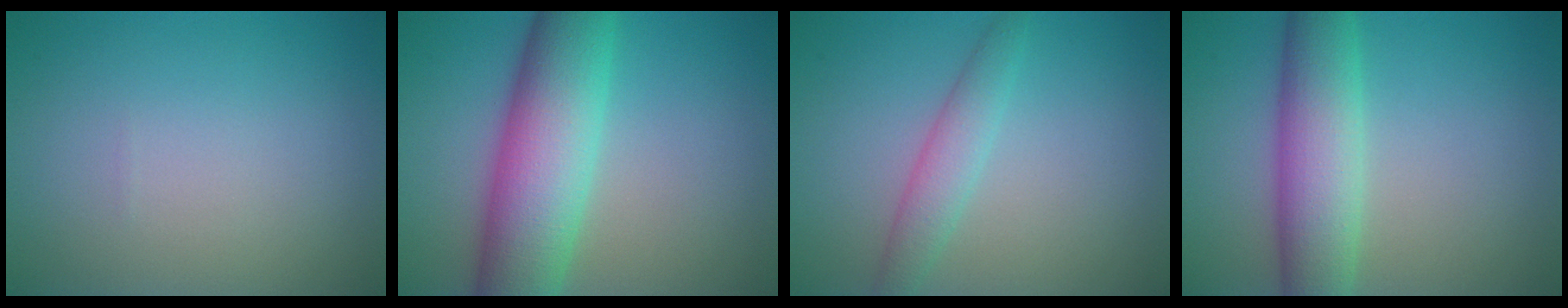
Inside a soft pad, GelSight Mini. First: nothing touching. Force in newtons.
{"total": 9.9, "press": 9.9, "slide": 0.2}
{"total": 2.5, "press": 2.5, "slide": 0.0}
{"total": 6.6, "press": 6.6, "slide": 0.2}